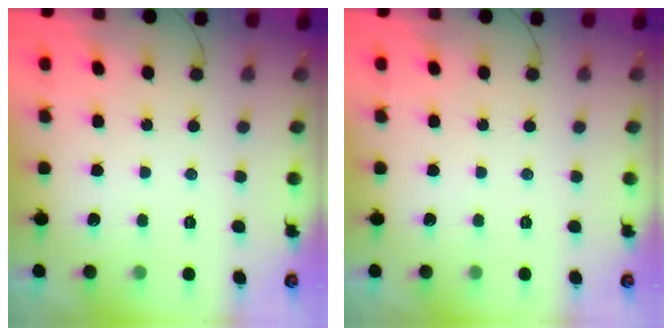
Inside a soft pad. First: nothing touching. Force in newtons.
{"total": 0.0}